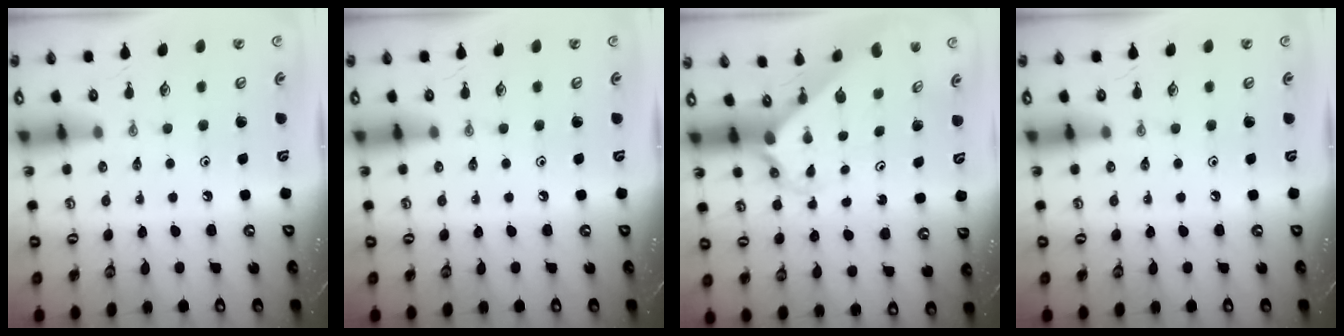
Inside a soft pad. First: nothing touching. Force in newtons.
{"total": 0.0}
{"total": 2.2, "press": 2.2, "slide": 0.2}
{"total": 0.0}